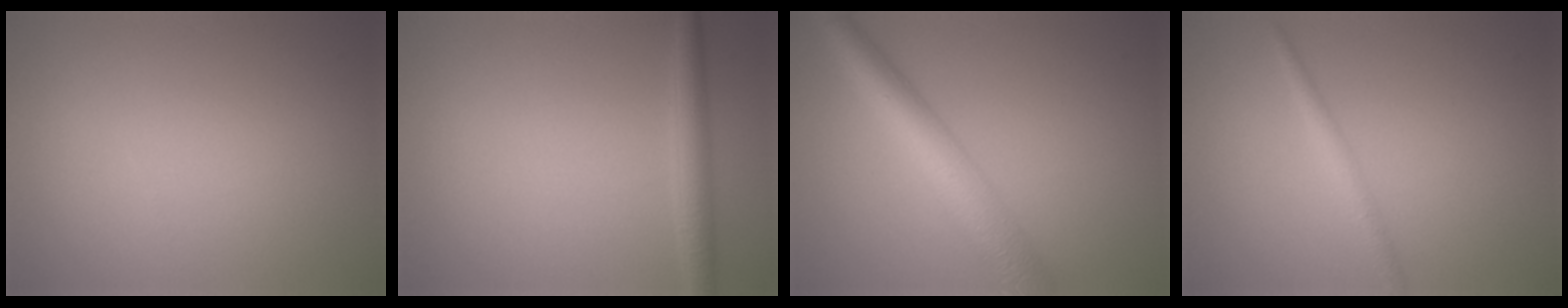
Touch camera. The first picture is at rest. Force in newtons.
{"total": 2.4, "press": 2.4, "slide": 0.1}
{"total": 6.2, "press": 6.2, "slide": 0.1}
{"total": 1.7, "press": 1.7, "slide": 0.0}